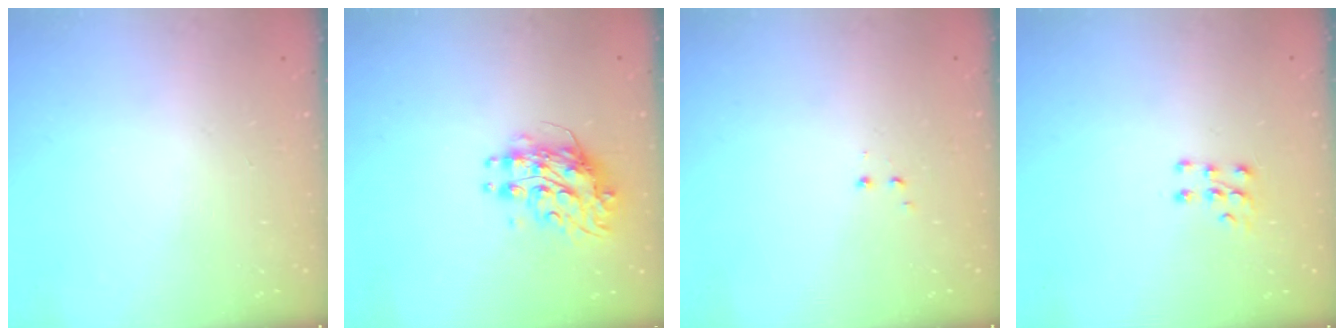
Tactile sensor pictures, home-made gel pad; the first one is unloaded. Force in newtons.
{"total": 8.9, "press": 8.9, "slide": 0.5}
{"total": 1.2, "press": 1.1, "slide": 0.5}
{"total": 6.6, "press": 6.6, "slide": 0.8}